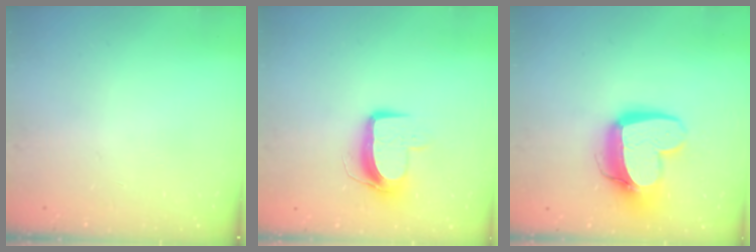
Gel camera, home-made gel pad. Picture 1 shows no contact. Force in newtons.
{"total": 9.7, "press": 9.7, "slide": 0.6}
{"total": 15.2, "press": 15.2, "slide": 1.4}